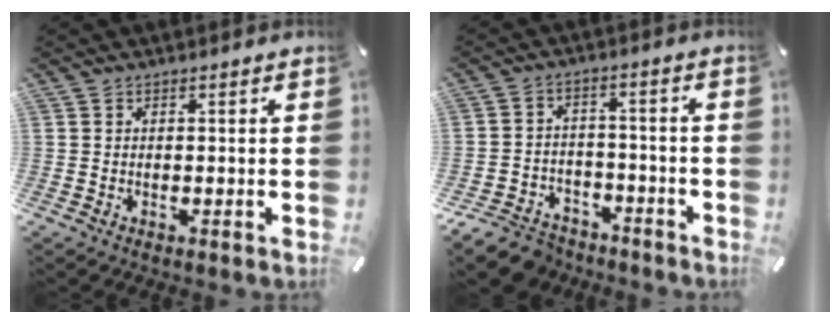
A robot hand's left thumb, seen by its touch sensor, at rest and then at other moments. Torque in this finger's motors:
{"motor_torque": [-0.15, 0.28, 0.14, 0.15, 0.01]}